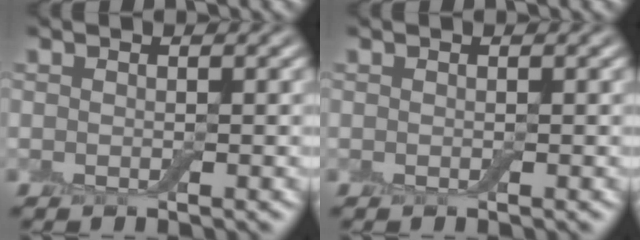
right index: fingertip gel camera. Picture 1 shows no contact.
{"total": 0.0}